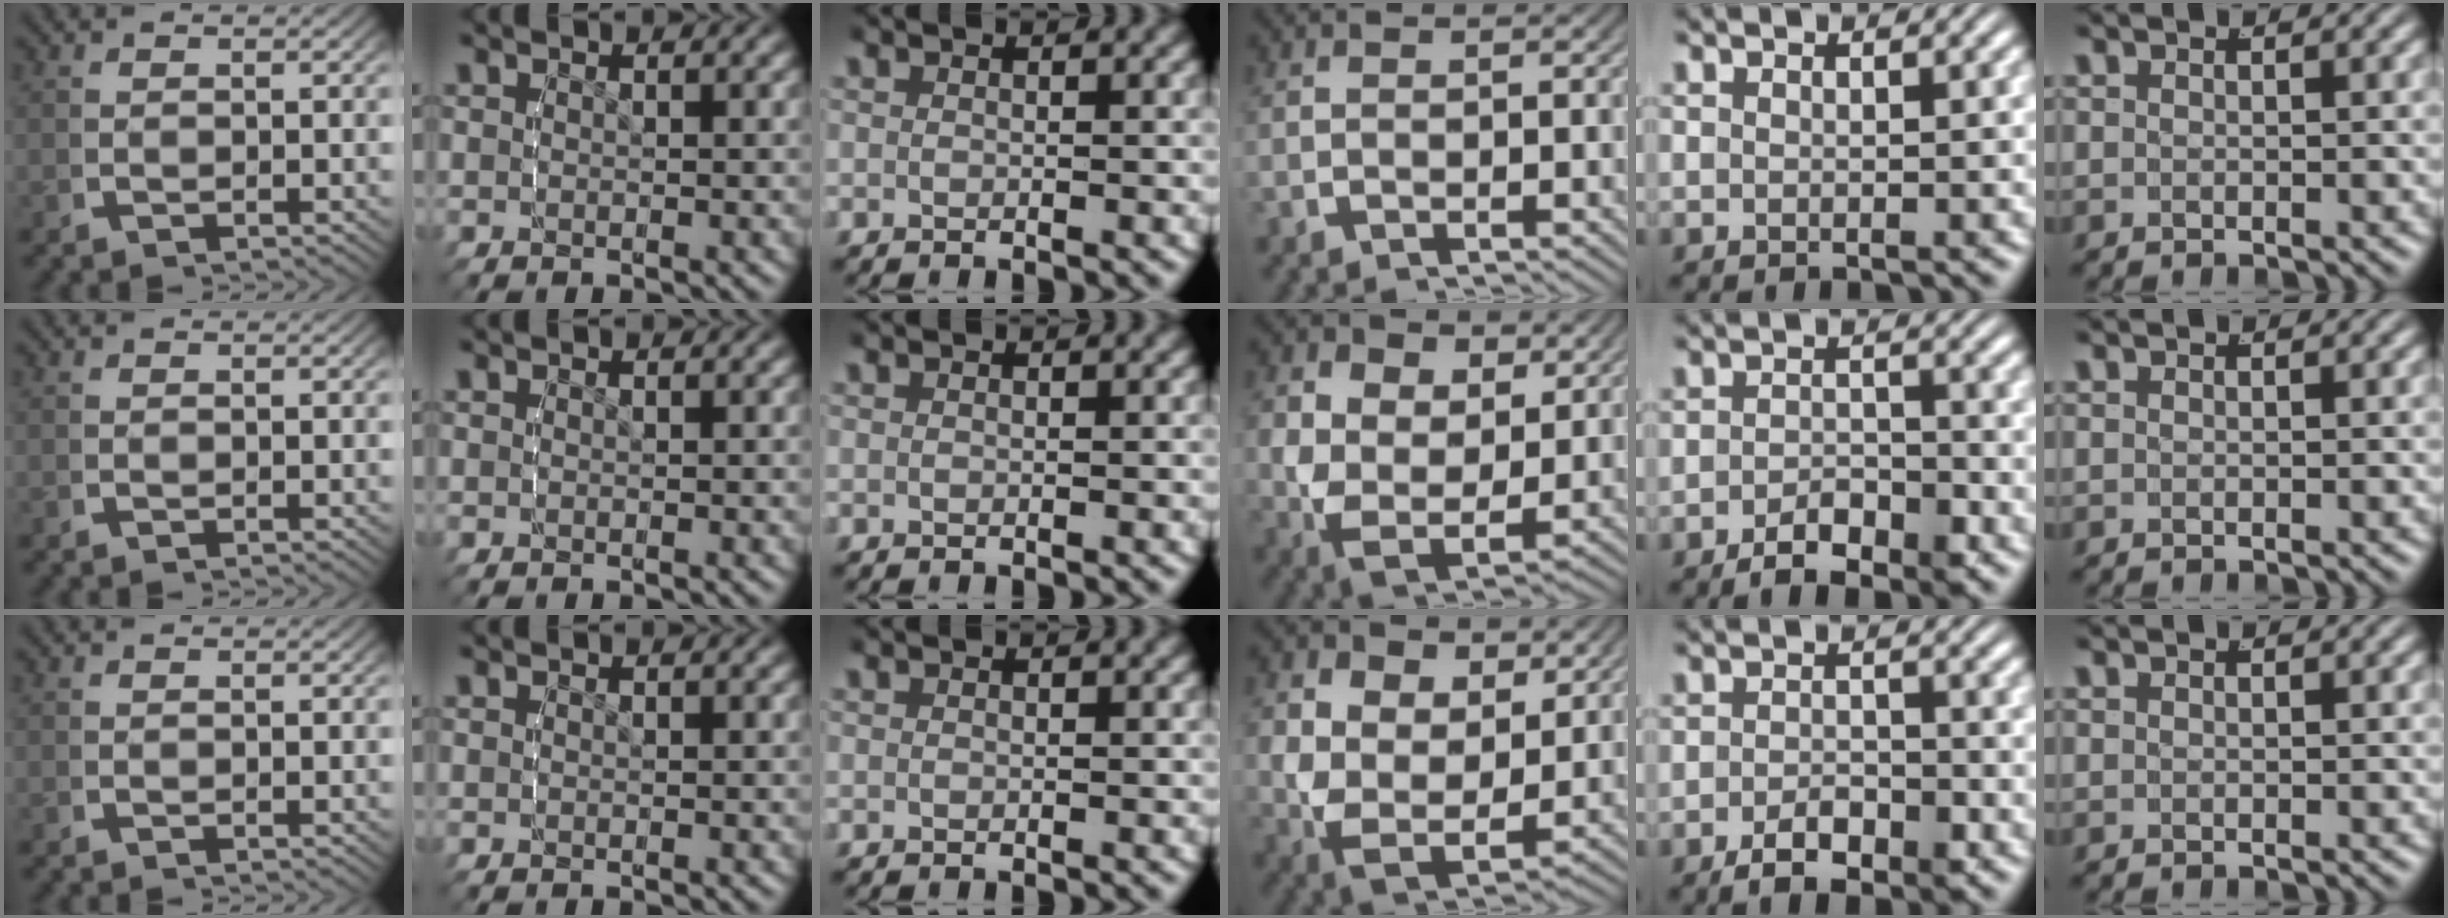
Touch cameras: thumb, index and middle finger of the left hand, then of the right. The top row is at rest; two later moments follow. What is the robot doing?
{"motion": "lift_and_place", "object": "air blower"}